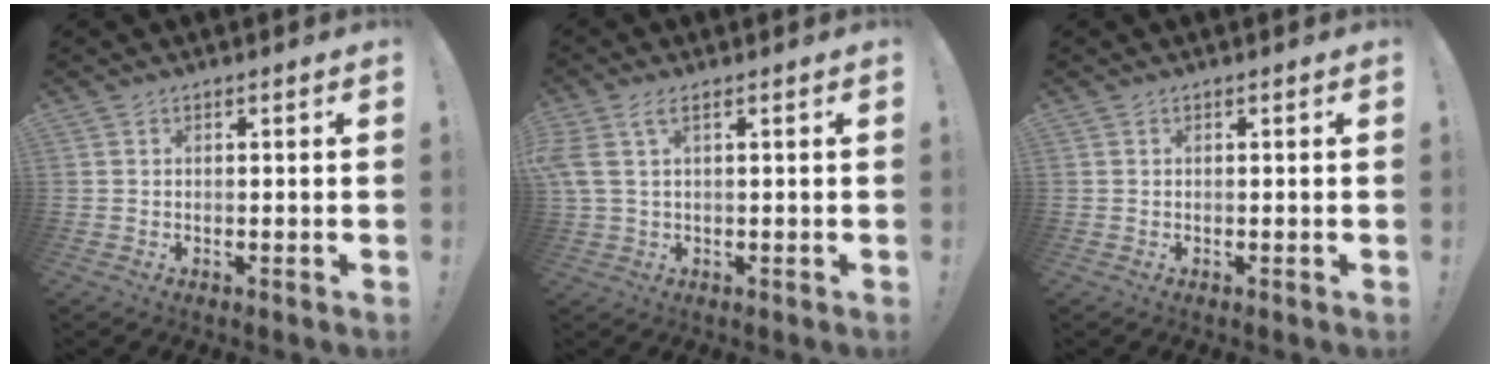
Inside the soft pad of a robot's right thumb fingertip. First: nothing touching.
{"total": 3.9, "force": [1.5, 1.0, 3.4], "torque": [-0.072, -0.006, 0.029]}
{"total": 0.0}